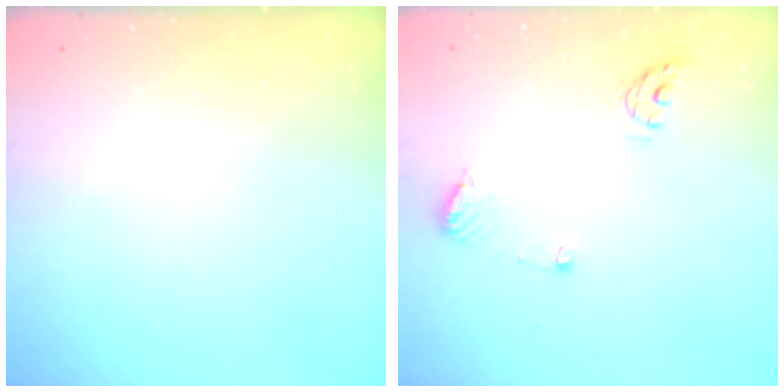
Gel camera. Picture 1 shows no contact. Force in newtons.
{"total": 6.9, "press": 6.8, "slide": 0.9}